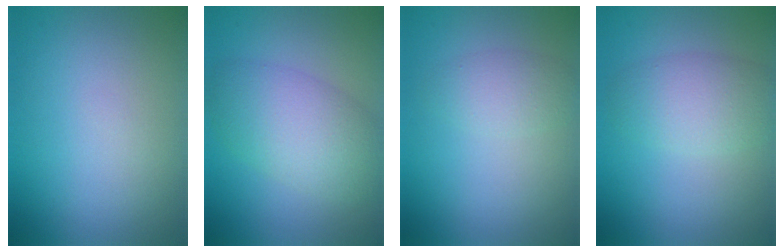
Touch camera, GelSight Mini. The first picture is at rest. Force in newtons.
{"total": 6.0, "press": 6.0, "slide": 0.2}
{"total": 2.1, "press": 2.1, "slide": 0.1}
{"total": 3.8, "press": 3.8, "slide": 0.1}